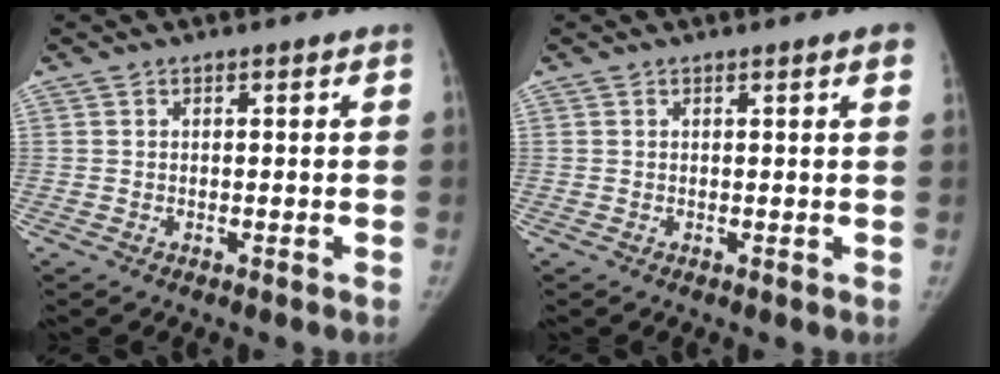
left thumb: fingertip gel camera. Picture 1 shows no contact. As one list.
[{"total": 1.9, "force": [1.1, 0.1, 1.5], "torque": [-0.018, 0.002, 0.011]}]